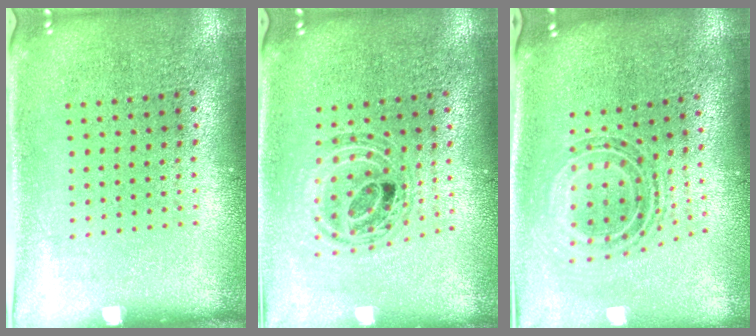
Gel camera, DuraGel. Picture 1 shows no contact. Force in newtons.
{"total": 0.7, "press": 0.7, "slide": 0.2}
{"total": 0.9, "press": 0.8, "slide": 0.5}